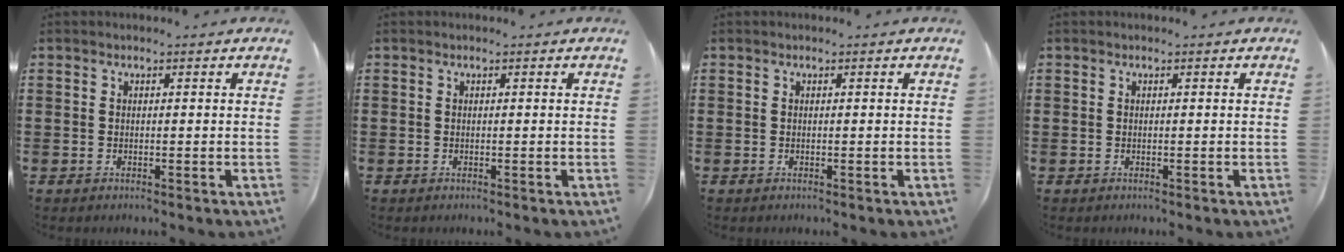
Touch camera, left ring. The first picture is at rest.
{"total": 0.0}
{"total": 0.0}
{"total": 0.0}